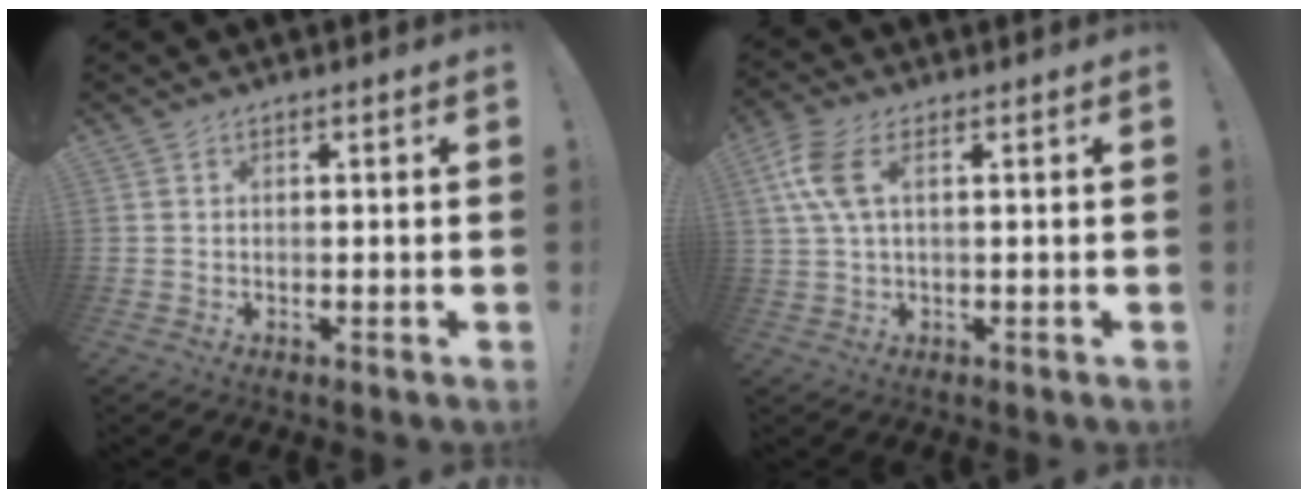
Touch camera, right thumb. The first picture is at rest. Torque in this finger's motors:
{"motor_torque": [0.09, 0.19, 0.19, -0.17, 0.14]}